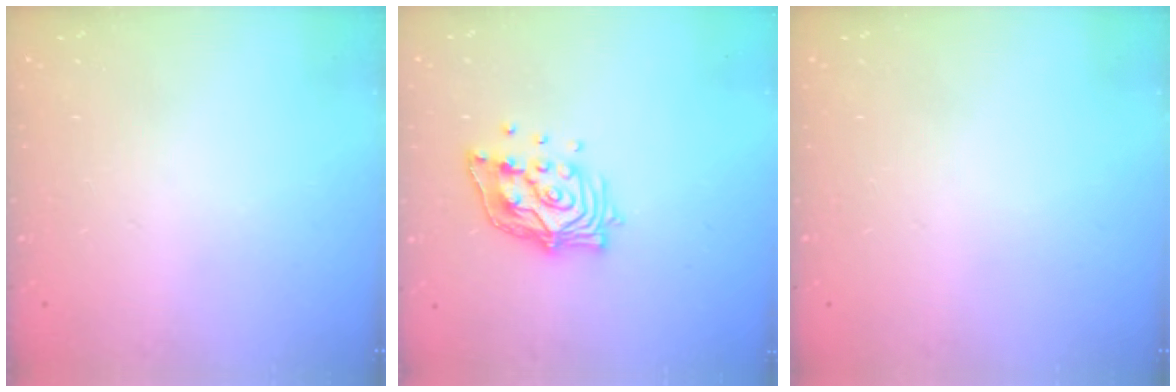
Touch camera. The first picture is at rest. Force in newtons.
{"total": 12.4, "press": 12.4, "slide": 1.2}
{"total": 0.0}